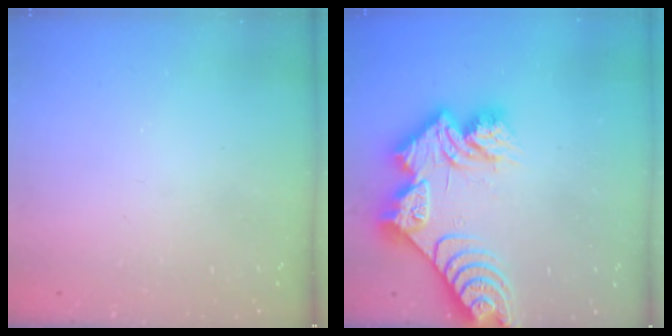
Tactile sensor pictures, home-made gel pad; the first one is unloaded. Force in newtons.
{"total": 17.3, "press": 17.2, "slide": 1.7}